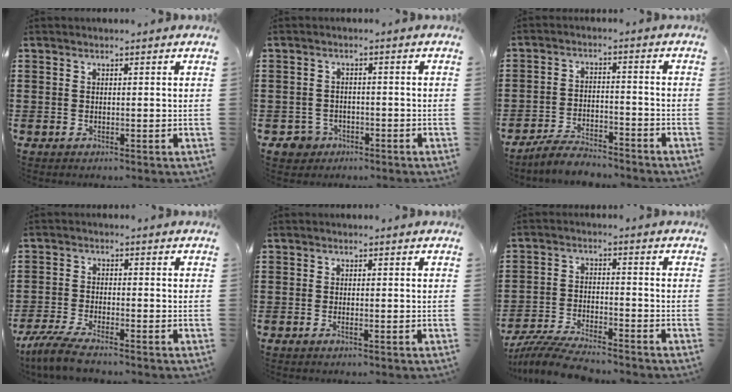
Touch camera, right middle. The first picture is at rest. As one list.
[{"total": 2.7, "force": [-2.1, 1.7, 0.4], "torque": [-0.022, 0.000, -0.046]}, {"total": 5.2, "force": [-4.9, 0.7, 1.4], "torque": [-0.030, 0.005, -0.100]}, {"total": 5.0, "force": [-4.4, 0.4, 2.3], "torque": [-0.065, -0.013, -0.092]}, {"total": 0.7, "force": [-0.4, 0.1, 0.6], "torque": [-0.013, -0.004, -0.006]}, {"total": 6.6, "force": [-6.3, 0.4, 1.9], "torque": [-0.045, 0.000, -0.124]}]